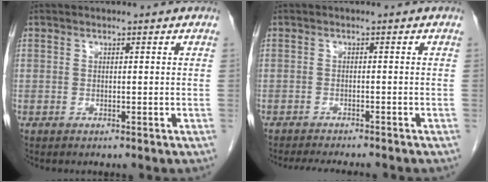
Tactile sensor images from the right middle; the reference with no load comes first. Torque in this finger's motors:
{"motor_torque": [0.10, -0.07, 0.01, 0.01]}